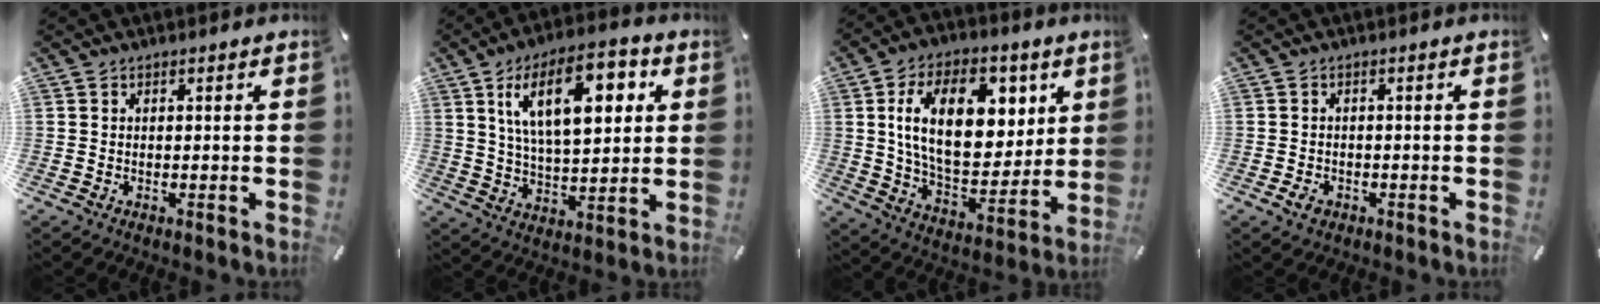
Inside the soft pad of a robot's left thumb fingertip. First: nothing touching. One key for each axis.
{"total": 18.2, "fx": 7.1, "fy": 8.9, "fz": 14.2, "tx": -0.246, "ty": -0.005, "tz": 0.113}
{"total": 21.0, "fx": 6.7, "fy": 12.9, "fz": 15.2, "tx": -0.253, "ty": -0.005, "tz": 0.116}
{"total": 2.1, "fx": -1.1, "fy": 1.5, "fz": 0.9, "tx": -0.023, "ty": 0.005, "tz": -0.023}